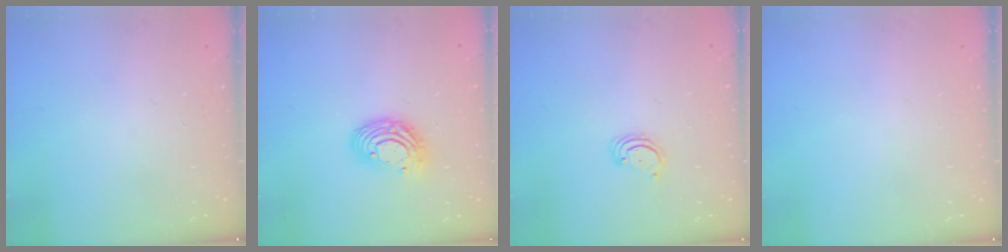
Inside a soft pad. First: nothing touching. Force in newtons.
{"total": 10.5, "press": 10.4, "slide": 0.8}
{"total": 2.8, "press": 2.8, "slide": 0.2}
{"total": 0.0}